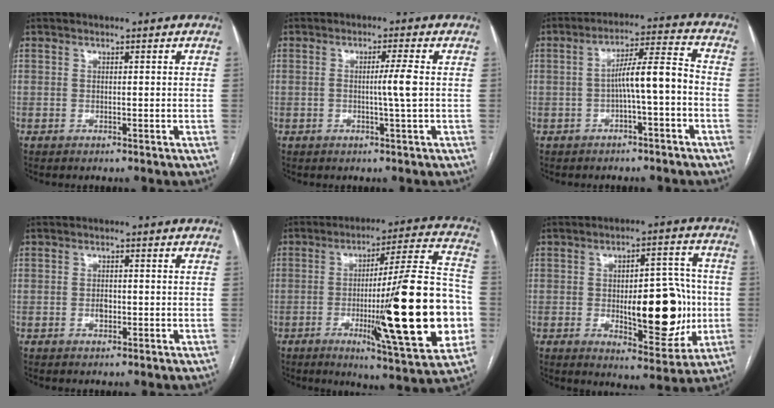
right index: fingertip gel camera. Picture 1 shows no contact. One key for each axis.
{"total": 3.5, "fx": -0.2, "fy": -0.9, "fz": 3.4, "tx": -0.058, "ty": -0.003, "tz": -0.004}
{"total": 7.5, "fx": -1.6, "fy": 0.4, "fz": 7.3, "tx": -0.119, "ty": 0.027, "tz": -0.025}
{"total": 1.5, "fx": -0.4, "fy": 0.9, "fz": 1.2, "tx": -0.023, "ty": 0.001, "tz": -0.005}
{"total": 25.8, "fx": -4.9, "fy": 1.4, "fz": 25.3, "tx": -0.336, "ty": -0.005, "tz": -0.075}
{"total": 15.1, "fx": -1.6, "fy": 5.6, "fz": 14.0, "tx": -0.185, "ty": 0.011, "tz": -0.012}